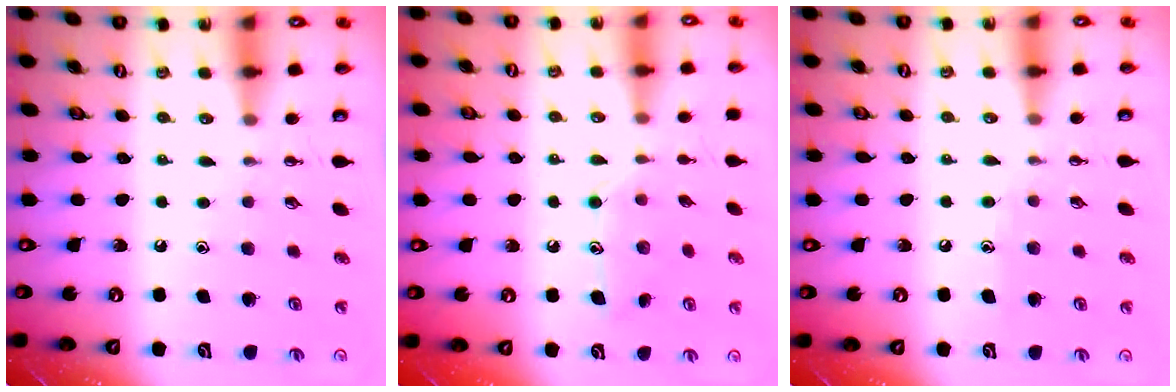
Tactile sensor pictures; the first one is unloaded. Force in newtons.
{"total": 9.6, "press": 9.6, "slide": 0.5}
{"total": 4.9, "press": 4.9, "slide": 0.6}